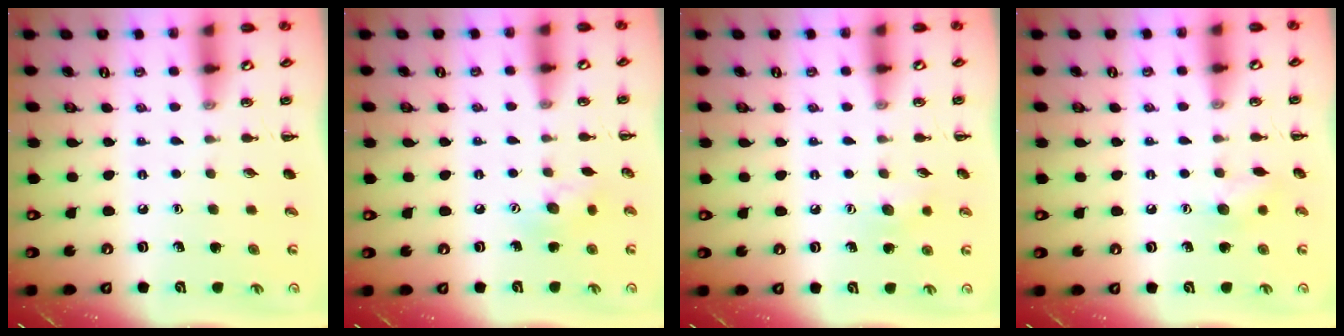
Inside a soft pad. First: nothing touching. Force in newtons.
{"total": 7.9, "press": 7.8, "slide": 1.0}
{"total": 6.4, "press": 6.2, "slide": 1.4}
{"total": 6.2, "press": 6.1, "slide": 0.9}